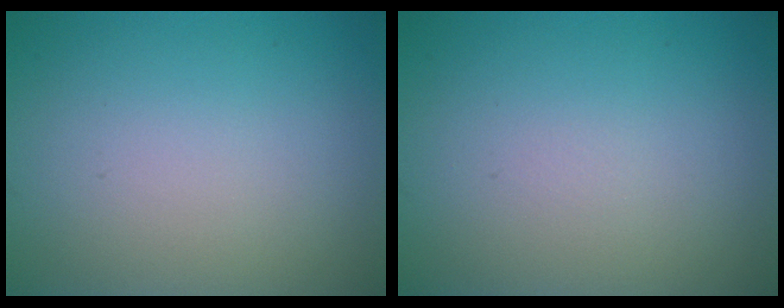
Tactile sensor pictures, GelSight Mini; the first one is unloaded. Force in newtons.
{"total": 0.0}